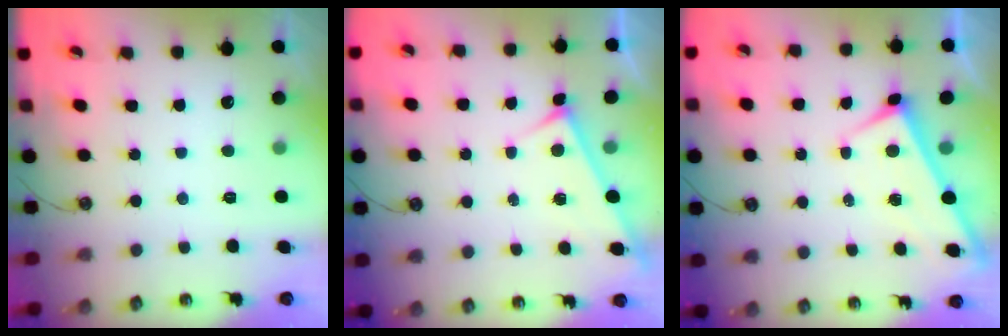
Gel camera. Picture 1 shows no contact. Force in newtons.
{"total": 5.3, "press": 5.3, "slide": 0.2}
{"total": 1.7, "press": 1.7, "slide": 0.1}